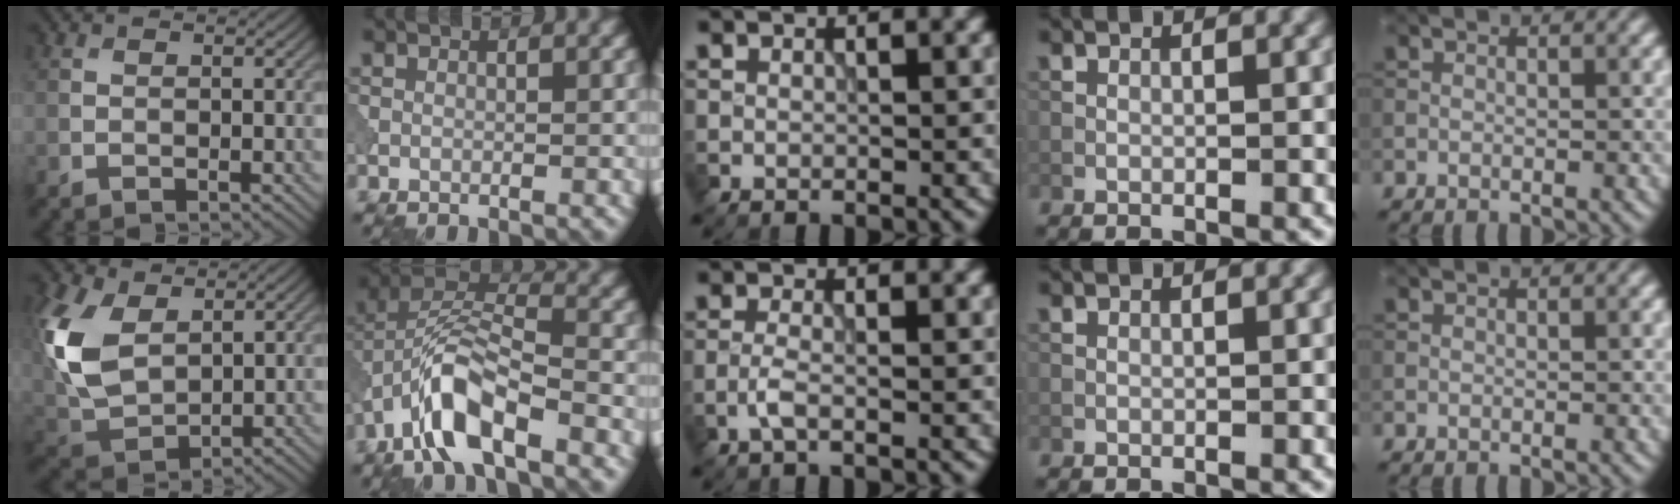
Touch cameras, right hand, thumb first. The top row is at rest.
{"thumb": {"total": 12.1, "force": [3.5, 7.6, 8.7], "torque": [-0.256, 0.010, 0.074]}, "index": {"total": 7.8, "force": [-4.3, 2.8, 5.9], "torque": [-0.111, 0.014, -0.087]}, "middle": {"total": 1.6, "force": [-0.8, 0.4, 1.3], "torque": [-0.030, 0.003, -0.021]}}